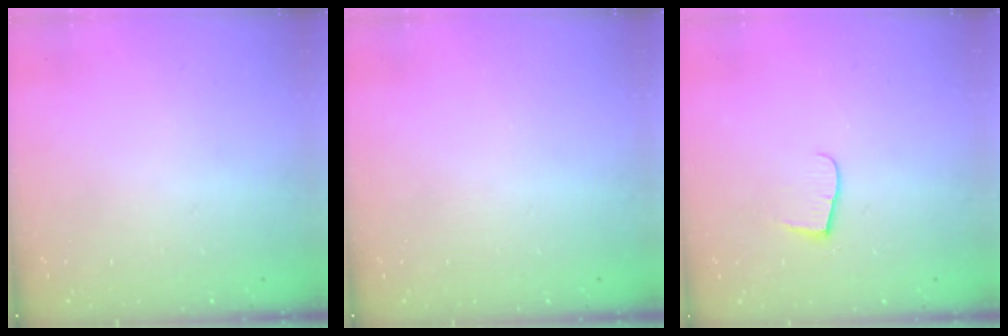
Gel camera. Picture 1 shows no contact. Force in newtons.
{"total": 0.0}
{"total": 6.5, "press": 6.5, "slide": 0.7}